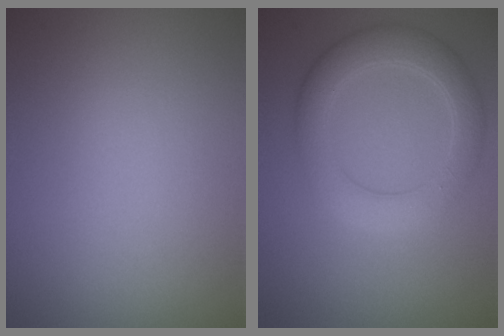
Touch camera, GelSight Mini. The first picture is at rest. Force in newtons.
{"total": 4.4, "press": 4.4, "slide": 0.2}